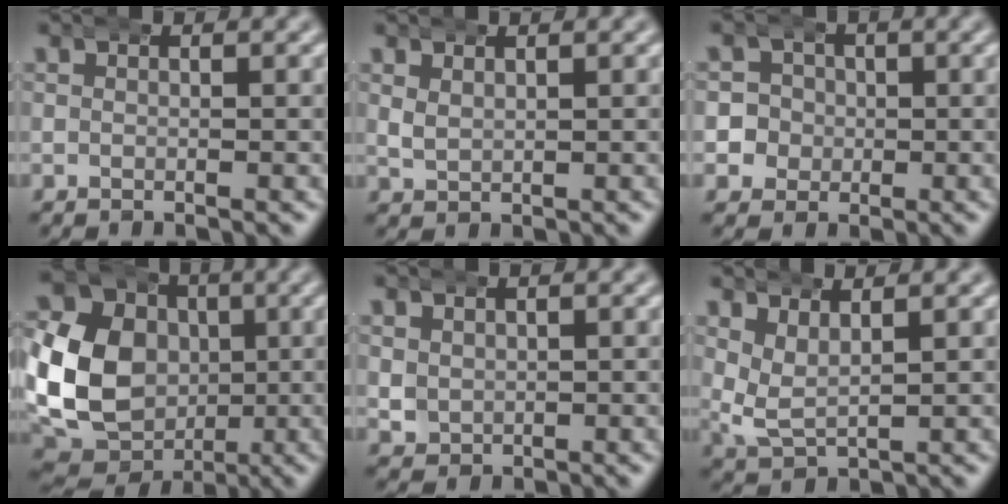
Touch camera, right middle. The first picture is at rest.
{"total": 1.2, "force": [0.9, 0.5, 0.4], "torque": [-0.018, -0.010, 0.030]}
{"total": 8.4, "force": [-1.2, 8.1, 1.9], "torque": [-0.083, -0.032, -0.026]}
{"total": 14.9, "force": [0.6, 12.4, 8.1], "torque": [-0.177, -0.046, 0.019]}
{"total": 1.8, "force": [0.8, 1.5, 0.5], "torque": [-0.029, -0.011, 0.023]}
{"total": 3.7, "force": [1.8, 2.4, 2.2], "torque": [-0.066, -0.019, 0.044]}